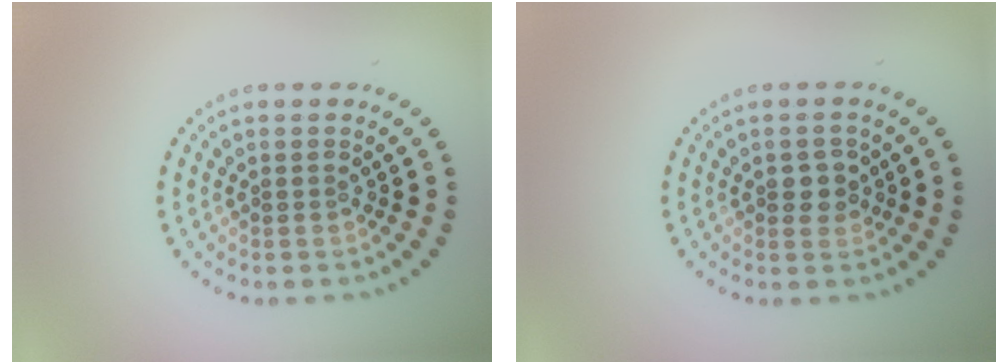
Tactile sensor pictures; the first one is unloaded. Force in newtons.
{"total": 1.8, "press": 1.8, "slide": 0.3}